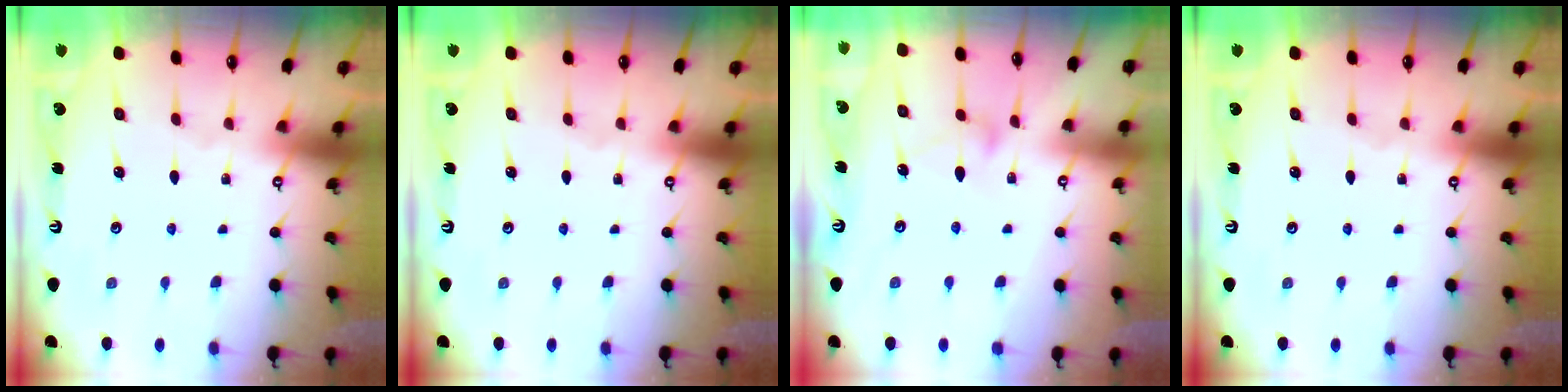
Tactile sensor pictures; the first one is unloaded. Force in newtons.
{"total": 0.0}
{"total": 7.6, "press": 7.6, "slide": 0.5}
{"total": 0.0}